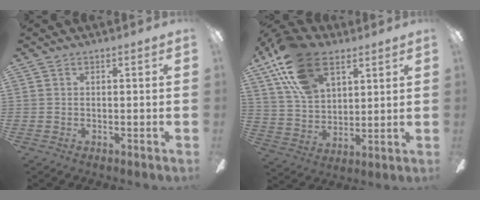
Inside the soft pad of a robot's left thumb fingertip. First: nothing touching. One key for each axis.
{"total": 19.2, "fx": 11.0, "fy": 11.2, "fz": 11.1, "tx": -0.226, "ty": -0.032, "tz": 0.203}